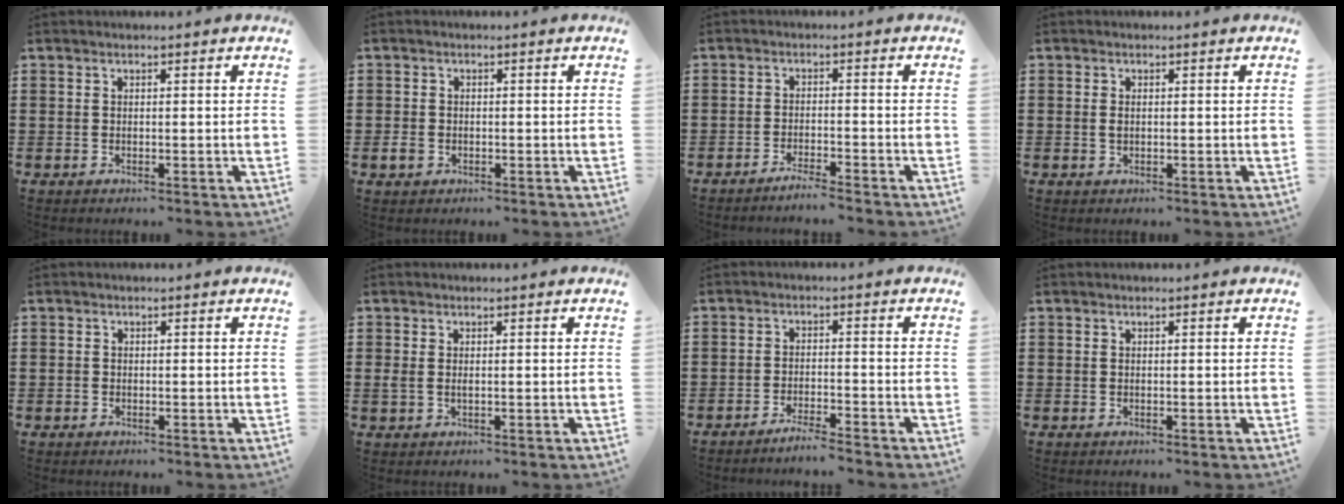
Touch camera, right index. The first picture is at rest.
{"total": 1.8, "force": [-0.8, 1.3, 0.8], "torque": [-0.024, -0.002, -0.020]}
{"total": 2.2, "force": [-2.1, -0.3, 0.5], "torque": [-0.009, 0.004, -0.042]}
{"total": 1.1, "force": [0.0, 0.6, 0.9], "torque": [-0.020, 0.001, -0.001]}
{"total": 0.7, "force": [-0.5, 0.6, 0.1], "torque": [-0.003, 0.002, -0.010]}
{"total": 1.1, "force": [0.1, 0.5, 1.0], "torque": [-0.021, 0.003, 0.000]}
{"total": 2.6, "force": [-2.5, -0.3, 0.6], "torque": [-0.010, 0.003, -0.051]}
{"total": 0.0}